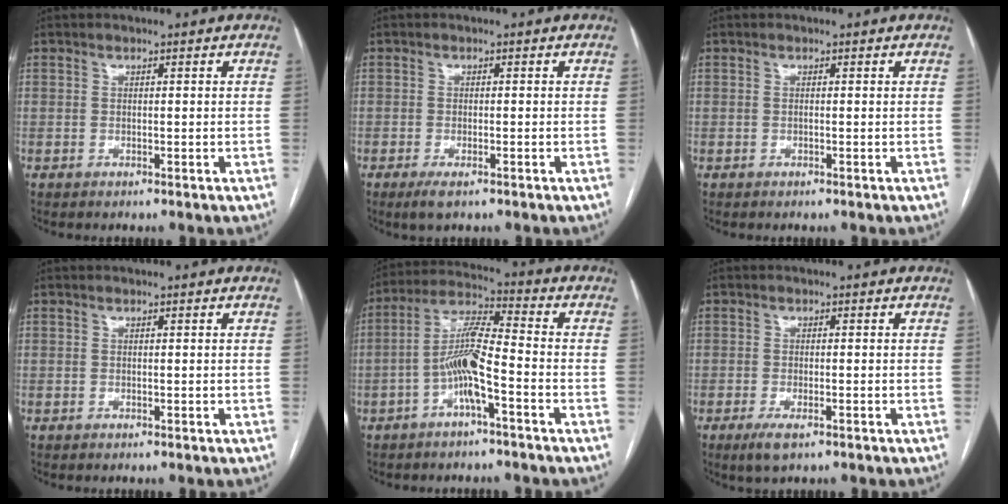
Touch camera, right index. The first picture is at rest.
{"total": 2.6, "force": [-1.6, 0.7, 1.9], "torque": [-0.036, -0.004, -0.025]}
{"total": 0.0}
{"total": 0.0}
{"total": 8.7, "force": [-3.1, 1.0, 8.1], "torque": [-0.164, 0.020, -0.062]}
{"total": 3.2, "force": [-1.9, 0.8, 2.4], "torque": [-0.050, -0.005, -0.030]}